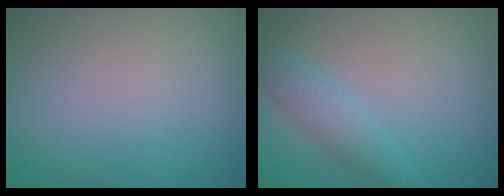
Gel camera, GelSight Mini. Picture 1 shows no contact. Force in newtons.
{"total": 2.7, "press": 2.7, "slide": 0.1}